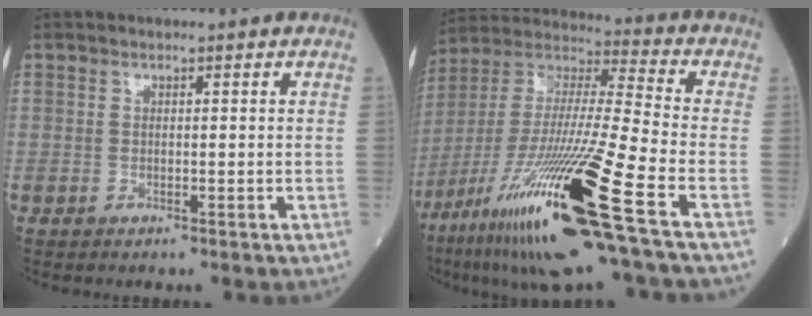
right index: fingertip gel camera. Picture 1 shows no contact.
{"total": 25.0, "force": [-12.6, 0.3, 21.6], "torque": [-0.419, -0.056, -0.234]}